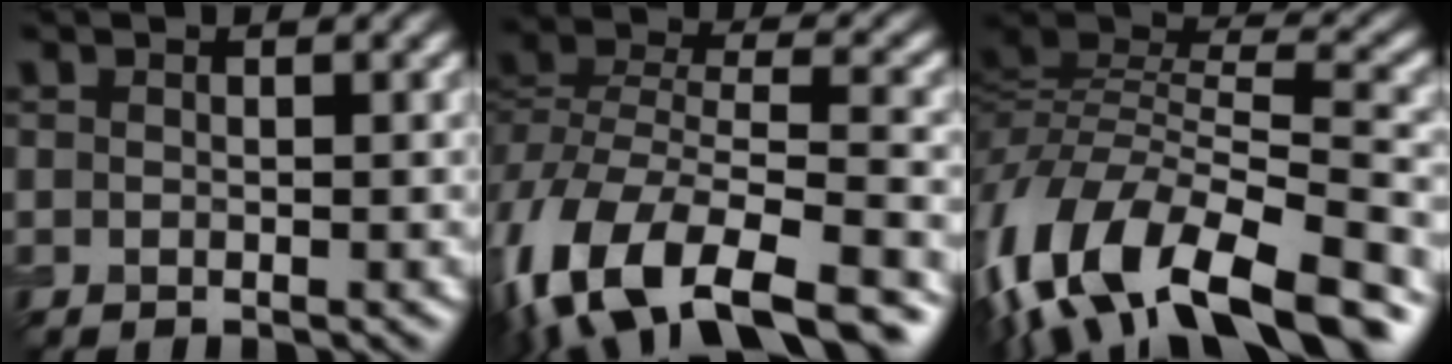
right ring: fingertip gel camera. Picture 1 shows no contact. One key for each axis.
{"total": 15.3, "fx": -9.5, "fy": 6.7, "fz": 10.0, "tx": -0.213, "ty": -0.010, "tz": -0.140}
{"total": 15.5, "fx": -8.3, "fy": 7.1, "fz": 11.1, "tx": -0.239, "ty": -0.003, "tz": -0.138}